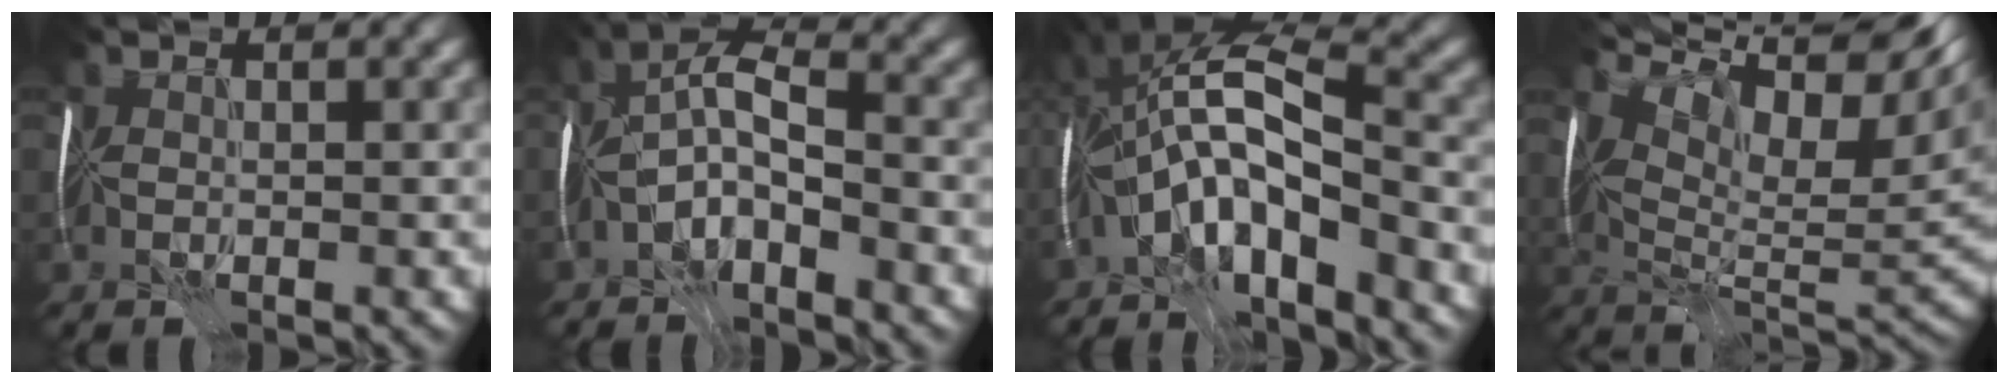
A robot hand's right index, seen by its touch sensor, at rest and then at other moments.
{"total": 5.2, "force": [-3.1, 1.9, 3.7], "torque": [-0.065, 0.013, -0.069]}
{"total": 10.8, "force": [-3.9, 3.7, 9.4], "torque": [-0.162, 0.017, -0.082]}
{"total": 13.8, "force": [6.0, 6.4, 10.6], "torque": [-0.178, 0.026, 0.109]}